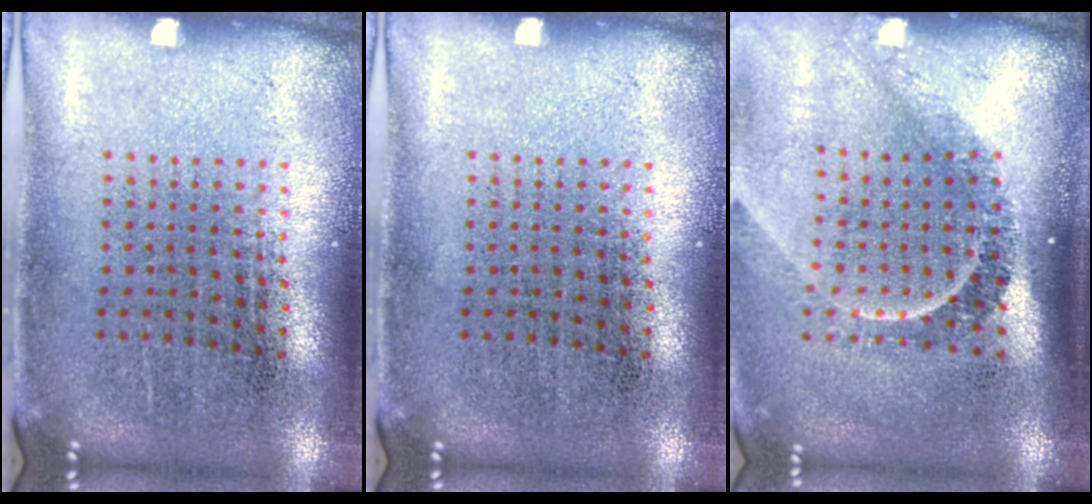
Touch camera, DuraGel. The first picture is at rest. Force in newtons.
{"total": 0.0}
{"total": 2.2, "press": 1.6, "slide": 1.5}